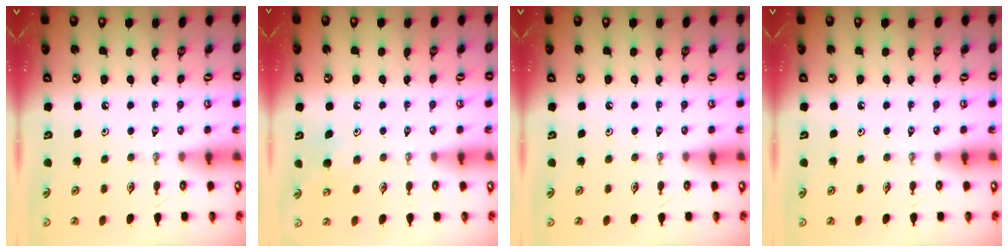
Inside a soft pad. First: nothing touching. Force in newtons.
{"total": 6.3, "press": 6.2, "slide": 0.6}
{"total": 0.0}
{"total": 0.0}